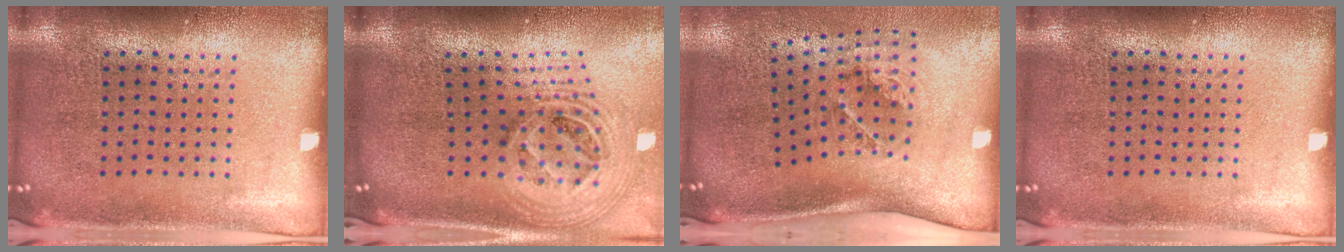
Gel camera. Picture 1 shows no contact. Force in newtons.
{"total": 2.4, "press": 1.8, "slide": 1.6}
{"total": 2.0, "press": 1.3, "slide": 1.5}
{"total": 0.0}